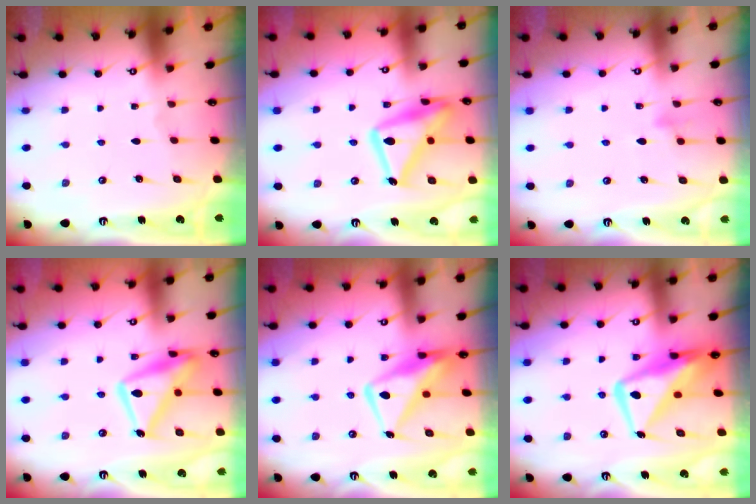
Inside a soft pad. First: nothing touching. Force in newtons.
{"total": 19.4, "press": 19.4, "slide": 1.4}
{"total": 8.3, "press": 8.3, "slide": 0.6}
{"total": 16.6, "press": 16.5, "slide": 1.5}
{"total": 13.4, "press": 13.4, "slide": 1.1}
{"total": 14.9, "press": 14.8, "slide": 1.6}